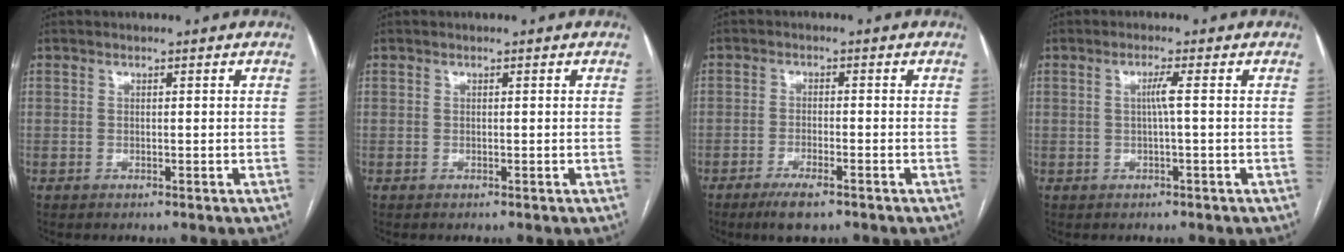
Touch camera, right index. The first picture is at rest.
{"total": 0.0}
{"total": 4.8, "force": [-3.3, 0.9, 3.4], "torque": [-0.068, -0.007, -0.053]}
{"total": 2.0, "force": [0.0, -0.5, 1.9], "torque": [-0.034, 0.002, 0.001]}